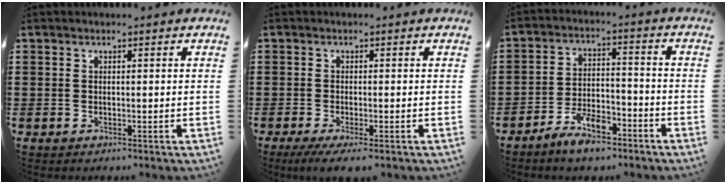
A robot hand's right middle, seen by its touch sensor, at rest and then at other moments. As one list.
[{"total": 1.7, "force": [-1.1, 0.0, 1.3], "torque": [-0.028, -0.005, -0.022]}, {"total": 6.9, "force": [-5.7, 2.0, 3.3], "torque": [-0.064, 0.007, -0.107]}]